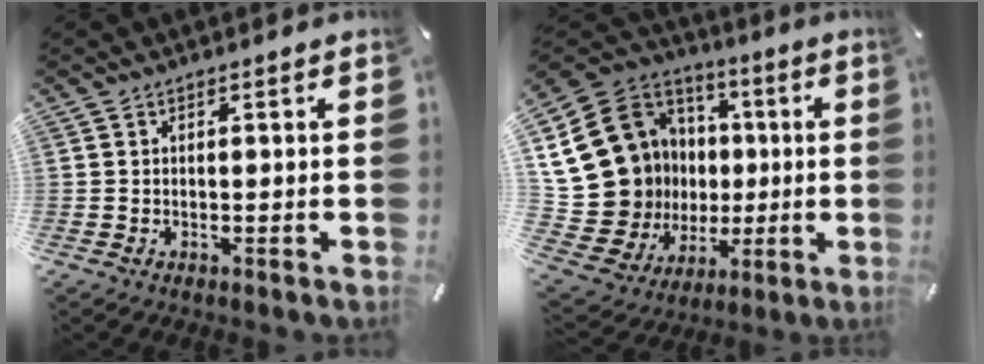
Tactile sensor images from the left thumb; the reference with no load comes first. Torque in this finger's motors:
{"motor_torque": [2.52, 2.49, 1.39, -1.02, 0.42]}